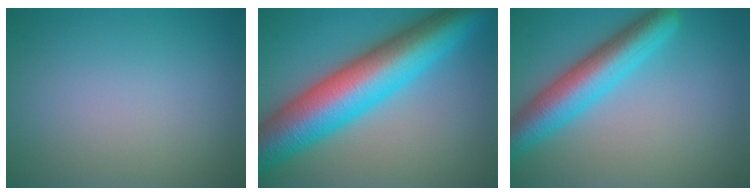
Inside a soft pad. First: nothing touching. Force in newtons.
{"total": 12.8, "press": 12.8, "slide": 0.2}
{"total": 6.5, "press": 6.5, "slide": 0.3}